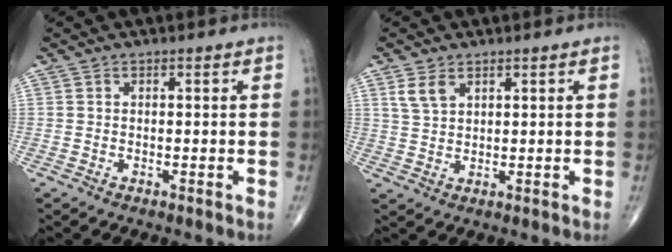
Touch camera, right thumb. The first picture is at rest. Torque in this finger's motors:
{"motor_torque": [-0.49, 0.50, 0.47, 0.13, 0.01]}